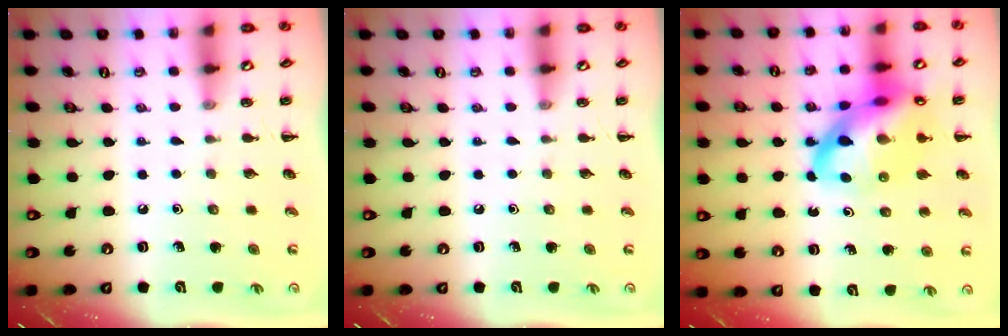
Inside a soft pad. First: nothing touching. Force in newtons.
{"total": 0.0}
{"total": 20.5, "press": 20.2, "slide": 3.3}